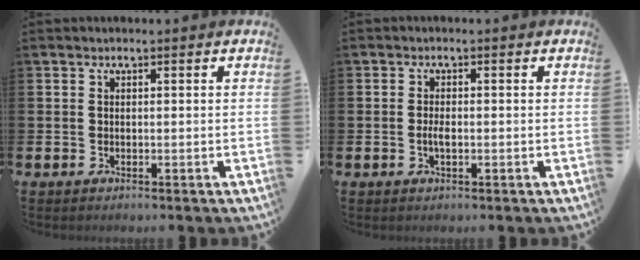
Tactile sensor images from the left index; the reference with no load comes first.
{"total": 1.6, "force": [-0.3, 0.6, 1.5], "torque": [-0.024, -0.001, -0.007]}